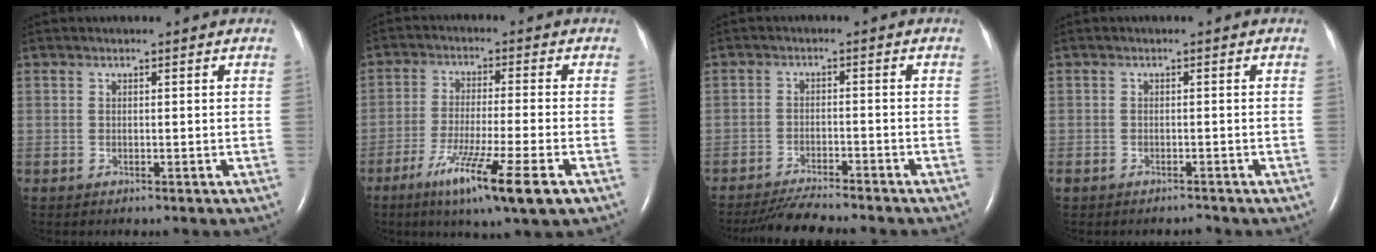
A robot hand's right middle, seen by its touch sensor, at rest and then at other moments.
{"total": 11.9, "force": [-6.2, -0.4, 10.1], "torque": [-0.186, -0.036, -0.104]}
{"total": 6.9, "force": [-6.4, -0.5, 2.5], "torque": [-0.038, -0.024, -0.110]}
{"total": 1.3, "force": [-1.2, 0.4, 0.3], "torque": [-0.007, -0.002, -0.017]}